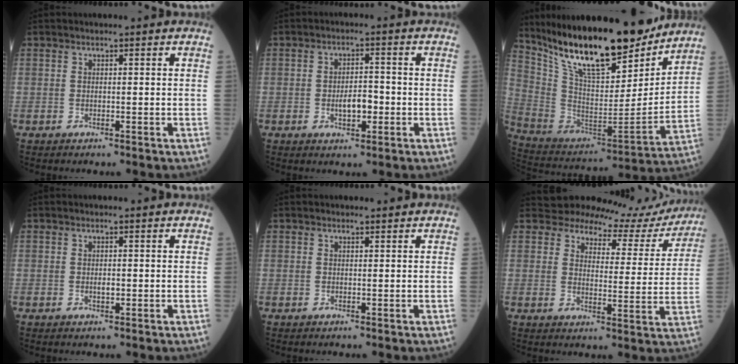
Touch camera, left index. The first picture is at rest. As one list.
[{"total": 4.1, "force": [-1.3, 1.8, 3.5], "torque": [-0.060, 0.000, -0.021]}, {"total": 24.1, "force": [19.2, 6.0, 13.2], "torque": [-0.234, -0.021, 0.326]}, {"total": 1.0, "force": [-0.2, 0.5, 0.8], "torque": [-0.016, -0.003, -0.003]}, {"total": 0.0}, {"total": 13.6, "force": [13.2, 3.1, 0.2], "torque": [0.019, -0.050, 0.136]}]